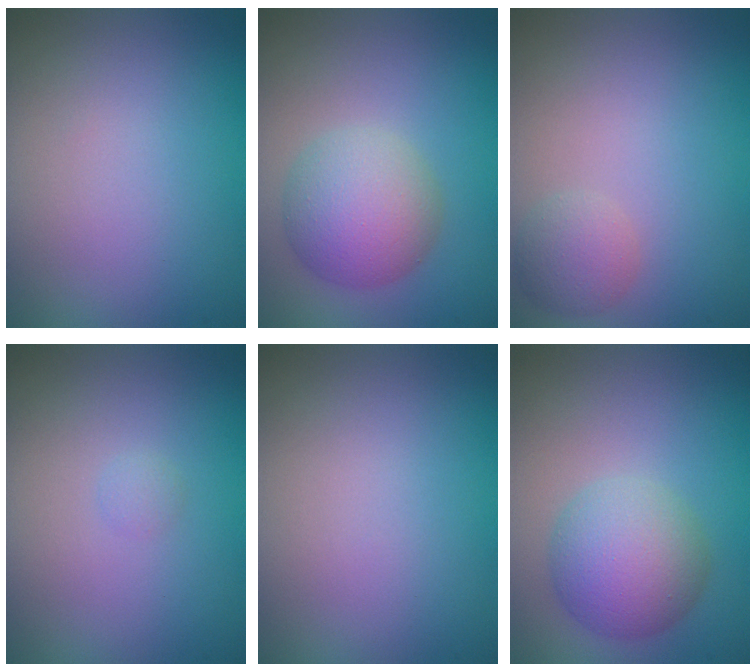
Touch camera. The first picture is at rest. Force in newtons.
{"total": 5.1, "press": 5.1, "slide": 0.2}
{"total": 2.1, "press": 2.1, "slide": 0.0}
{"total": 0.5, "press": 0.5, "slide": 0.0}
{"total": 0.0}
{"total": 5.1, "press": 5.1, "slide": 0.2}